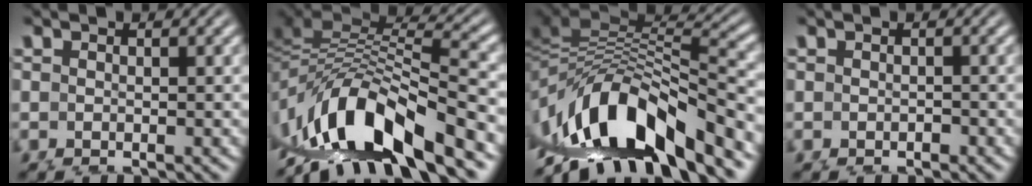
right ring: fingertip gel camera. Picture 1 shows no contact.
{"total": 10.2, "force": [-1.4, 6.6, 7.6], "torque": [-0.146, -0.018, -0.010]}
{"total": 11.9, "force": [-2.6, 8.1, 8.4], "torque": [-0.154, -0.013, -0.030]}
{"total": 0.6, "force": [-0.4, 0.4, -0.1], "torque": [0.008, -0.002, -0.008]}